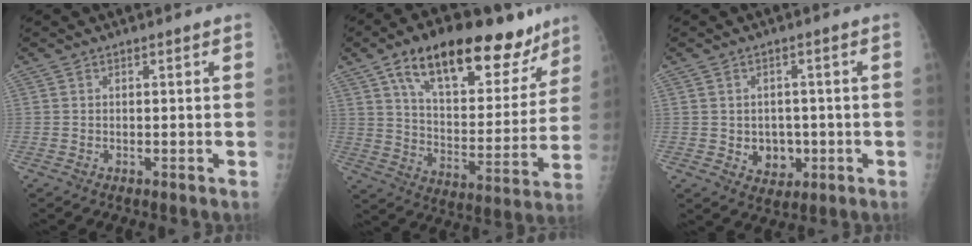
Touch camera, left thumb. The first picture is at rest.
{"total": 25.4, "force": [15.6, 11.5, 16.4], "torque": [-0.203, -0.038, 0.248]}
{"total": 5.6, "force": [-0.9, 4.7, 2.9], "torque": [-0.013, 0.004, -0.001]}